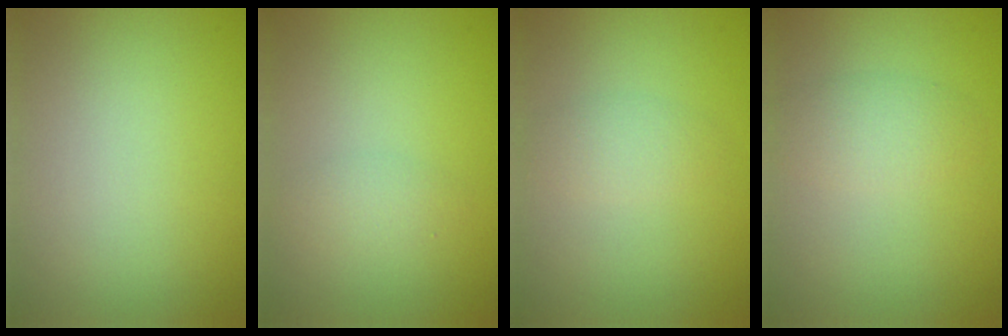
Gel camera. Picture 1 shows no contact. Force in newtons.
{"total": 1.4, "press": 1.4, "slide": 0.1}
{"total": 1.7, "press": 1.7, "slide": 0.0}
{"total": 2.3, "press": 2.3, "slide": 0.1}